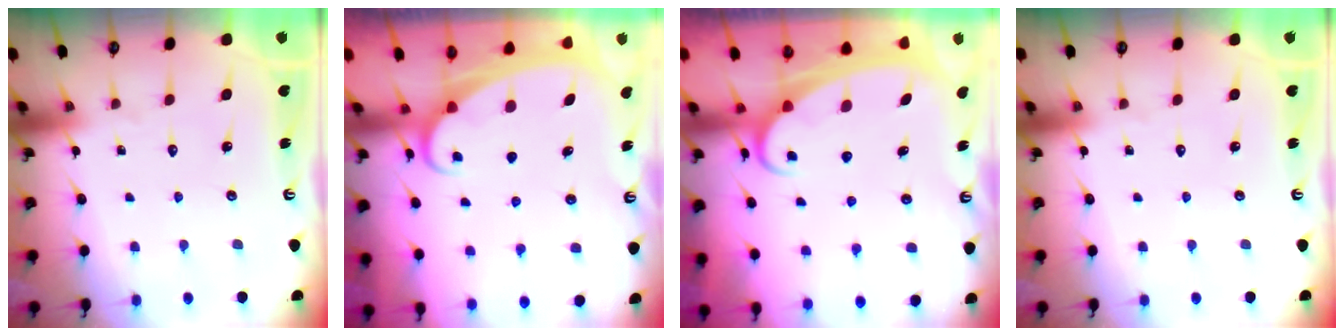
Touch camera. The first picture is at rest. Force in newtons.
{"total": 1.9, "press": 1.9, "slide": 0.1}
{"total": 3.8, "press": 3.8, "slide": 0.4}
{"total": 0.0}